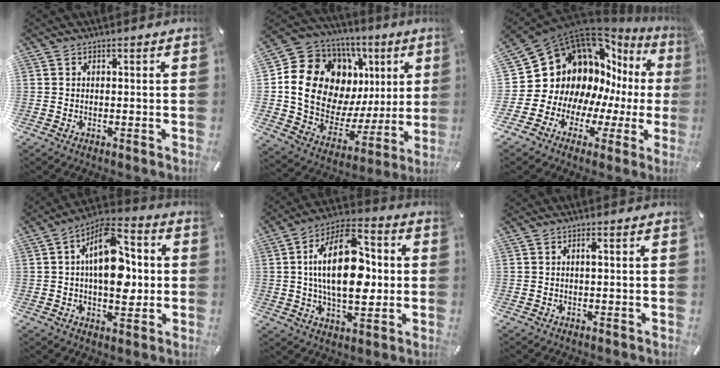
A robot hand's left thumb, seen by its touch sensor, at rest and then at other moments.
{"total": 17.4, "force": [5.6, 13.6, 9.2], "torque": [-0.148, -0.050, 0.114]}
{"total": 18.8, "force": [6.2, 15.3, 9.0], "torque": [-0.168, -0.089, 0.143]}
{"total": 16.0, "force": [1.6, 9.2, 13.0], "torque": [-0.210, -0.006, 0.029]}
{"total": 20.4, "force": [1.5, 11.4, 16.8], "torque": [-0.309, 0.002, 0.020]}
{"total": 1.1, "force": [0.1, 0.2, 1.1], "torque": [-0.021, 0.001, 0.001]}